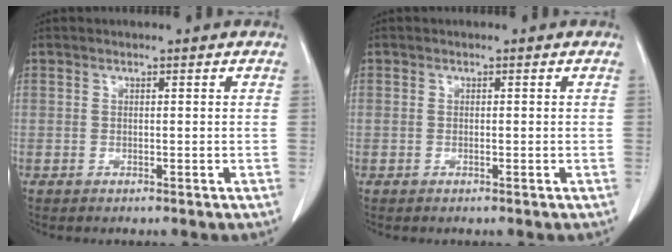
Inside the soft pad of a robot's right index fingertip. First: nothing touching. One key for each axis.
{"total": 0.0}